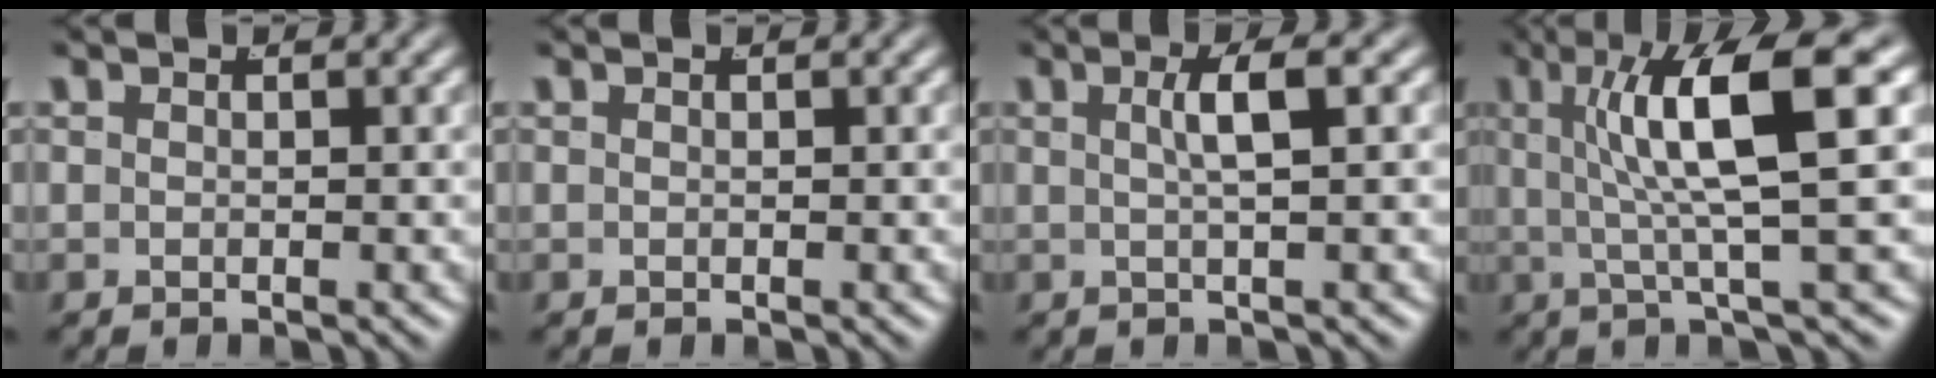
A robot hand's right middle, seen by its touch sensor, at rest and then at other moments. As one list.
[{"total": 0.0}, {"total": 2.3, "force": [0.3, -0.7, 2.2], "torque": [-0.035, 0.003, 0.007]}, {"total": 8.4, "force": [2.4, 1.0, 8.0], "torque": [-0.123, 0.011, 0.033]}]